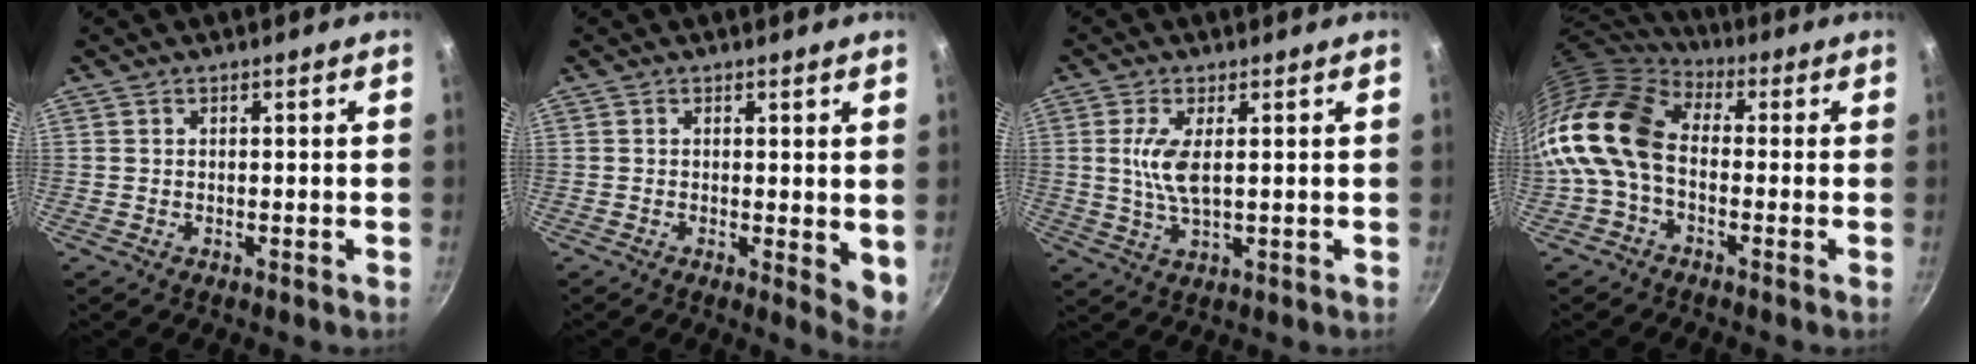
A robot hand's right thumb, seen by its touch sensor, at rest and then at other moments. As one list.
[{"total": 4.8, "force": [0.4, 2.0, 4.3], "torque": [-0.051, -0.011, 0.006]}, {"total": 6.4, "force": [1.1, 2.3, 5.9], "torque": [-0.124, -0.004, 0.022]}, {"total": 13.9, "force": [-1.5, 9.2, 10.3], "torque": [-0.183, 0.033, -0.048]}]